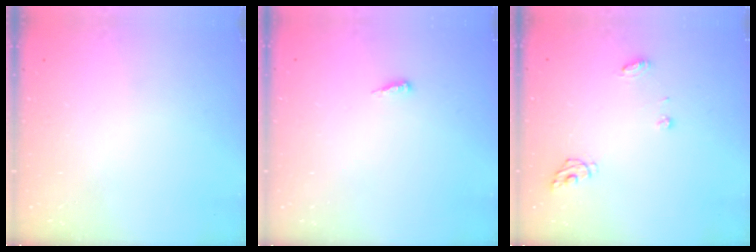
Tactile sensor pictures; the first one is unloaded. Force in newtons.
{"total": 7.7, "press": 4.9, "slide": 5.9}
{"total": 6.0, "press": 6.0, "slide": 0.7}